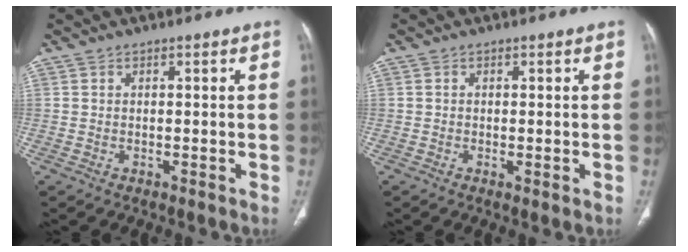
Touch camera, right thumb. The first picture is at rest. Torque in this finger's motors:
{"motor_torque": [-0.08, 0.10, -0.23, 0.00, 0.00]}